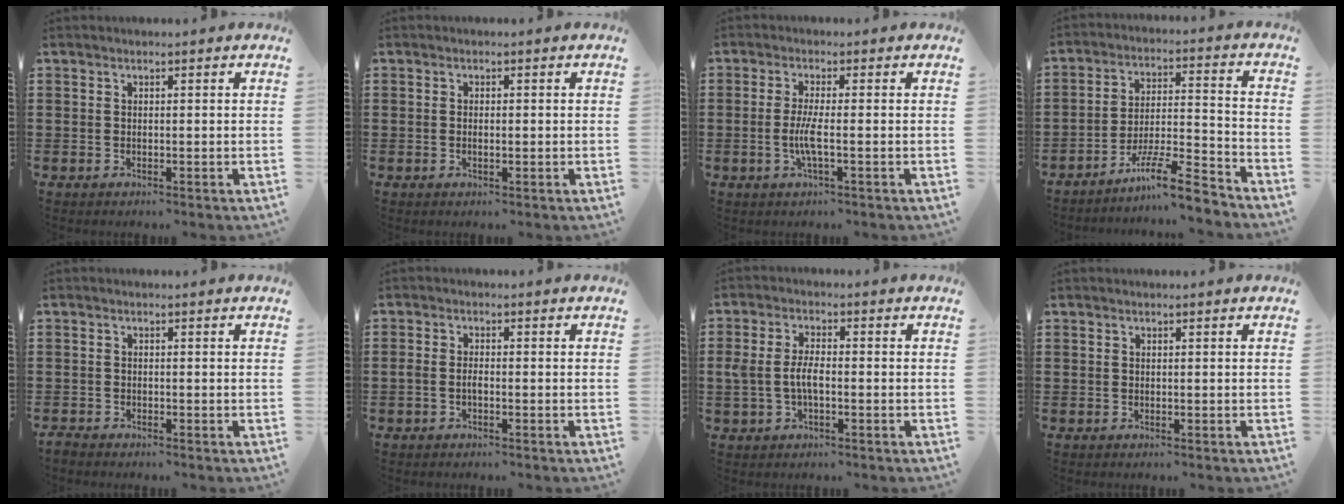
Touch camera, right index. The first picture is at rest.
{"total": 1.1, "force": [-0.2, 0.4, 1.0], "torque": [-0.019, -0.002, -0.002]}
{"total": 4.0, "force": [-0.9, 0.3, 3.9], "torque": [-0.091, -0.012, -0.024]}
{"total": 10.1, "force": [-8.3, 1.0, 5.6], "torque": [-0.092, 0.021, -0.158]}
{"total": 1.0, "force": [-1.0, 0.1, -0.1], "torque": [-0.001, 0.001, -0.021]}
{"total": 1.4, "force": [-0.7, 0.5, 1.1], "torque": [-0.023, 0.002, -0.014]}
{"total": 4.3, "force": [-0.7, 2.0, 3.7], "torque": [-0.089, 0.000, -0.020]}
{"total": 0.0}